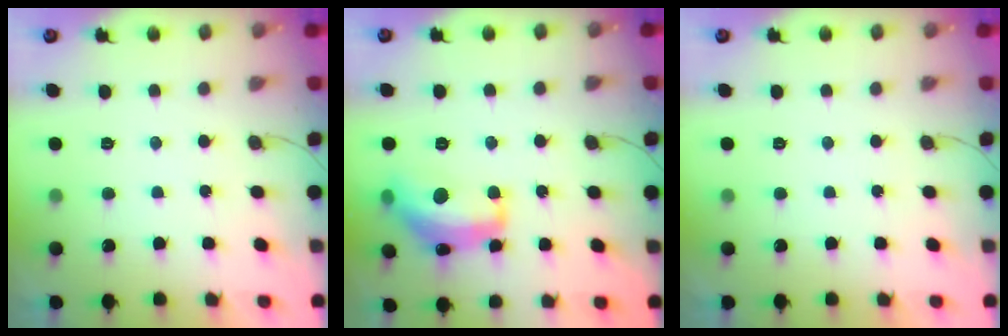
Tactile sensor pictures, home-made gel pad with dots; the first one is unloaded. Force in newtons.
{"total": 16.0, "press": 16.0, "slide": 0.8}
{"total": 0.0}